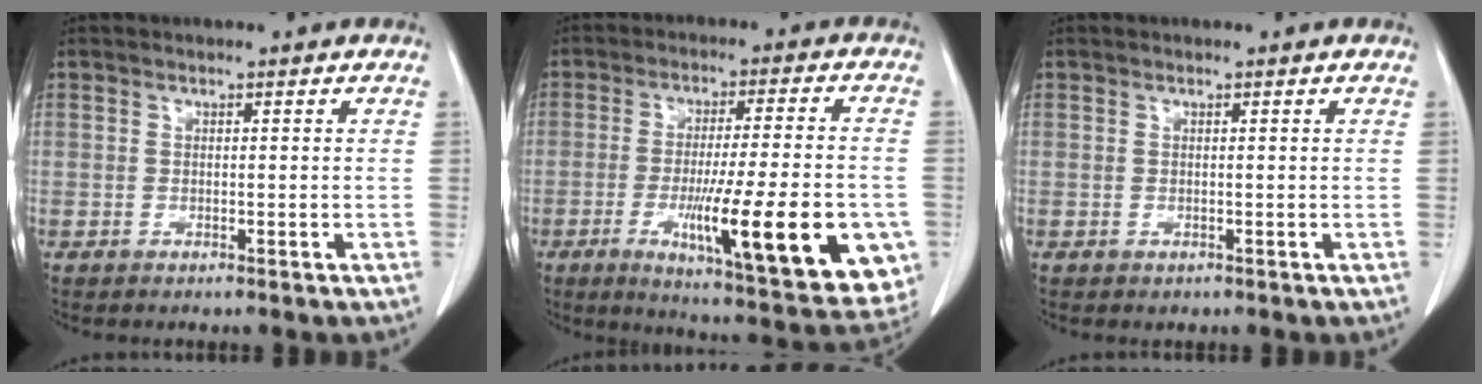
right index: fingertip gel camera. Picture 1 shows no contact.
{"total": 23.3, "force": [-7.2, 3.4, 22.0], "torque": [-0.250, -0.030, -0.091]}
{"total": 0.0}